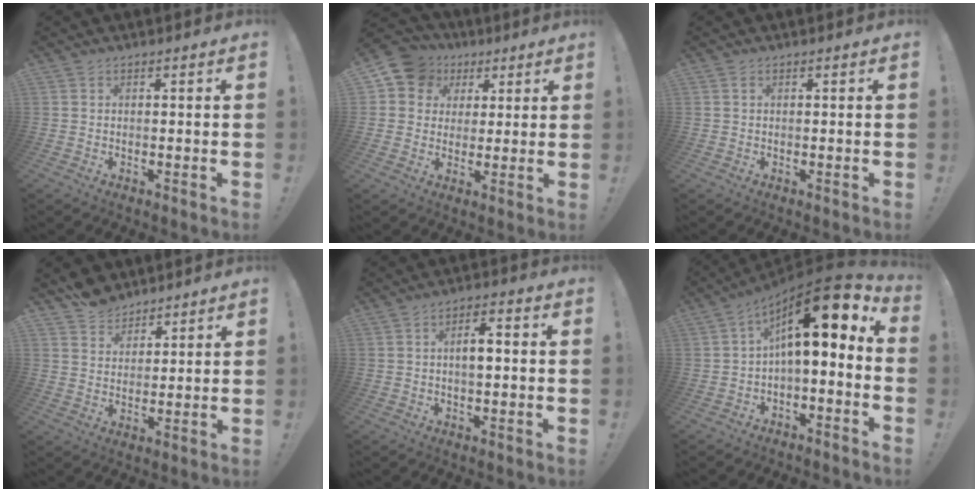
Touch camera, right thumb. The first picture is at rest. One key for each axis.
{"total": 9.7, "fx": 3.8, "fy": 8.5, "fz": 2.7, "tx": -0.043, "ty": -0.010, "tz": 0.076}
{"total": 0.6, "fx": 0.2, "fy": 0.3, "fz": 0.5, "tx": -0.005, "ty": -0.001, "tz": 0.001}
{"total": 6.8, "fx": 5.6, "fy": 3.8, "fz": 0.7, "tx": -0.012, "ty": -0.037, "tz": 0.109}
{"total": 4.5, "fx": -0.2, "fy": 1.9, "fz": 4.0, "tx": -0.061, "ty": 0.009, "tz": -0.010}
{"total": 16.9, "fx": 5.4, "fy": 5.4, "fz": 15.1, "tx": -0.253, "ty": -0.038, "tz": 0.088}